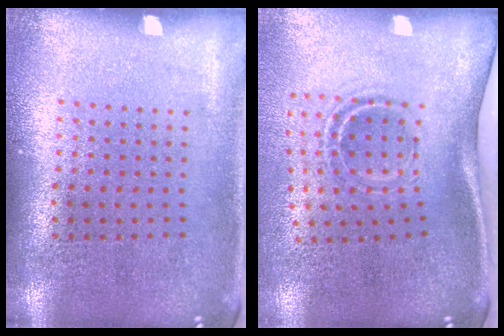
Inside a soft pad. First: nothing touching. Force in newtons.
{"total": 2.1, "press": 1.2, "slide": 1.7}